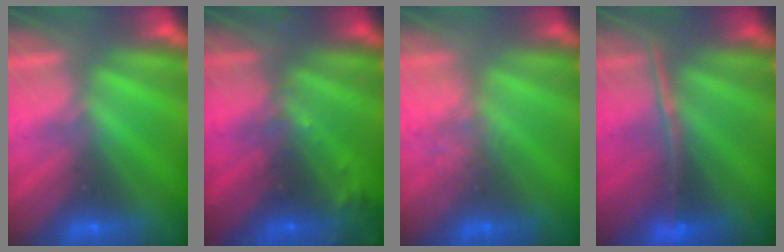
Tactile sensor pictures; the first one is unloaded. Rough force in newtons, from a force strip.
{"total": 6.4}
{"total": 2.2}
{"total": 1.7}